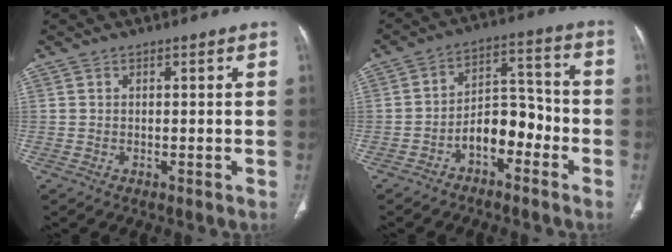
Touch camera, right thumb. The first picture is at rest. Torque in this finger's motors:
{"motor_torque": [0.93, 1.23, 1.08, -0.79, 0.03]}